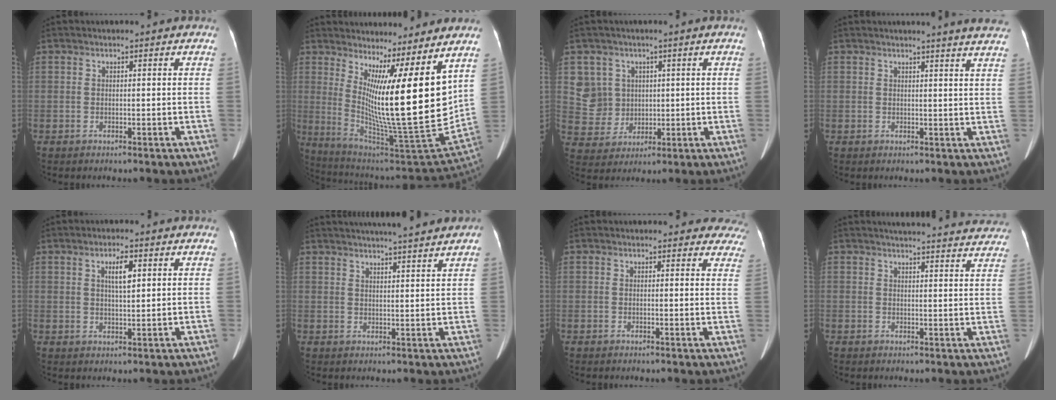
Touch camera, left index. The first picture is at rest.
{"total": 16.6, "force": [6.0, 0.6, 15.5], "torque": [-0.257, -0.044, 0.109]}
{"total": 6.9, "force": [2.0, 6.6, 0.0], "torque": [-0.003, 0.007, 0.054]}
{"total": 8.8, "force": [8.2, -0.2, 3.2], "torque": [-0.037, -0.015, 0.068]}
{"total": 3.4, "force": [1.2, 0.8, 3.0], "torque": [-0.051, -0.002, 0.020]}
{"total": 11.8, "force": [10.4, 0.1, 5.6], "torque": [-0.079, 0.009, 0.125]}
{"total": 11.0, "force": [10.2, 3.7, 1.8], "torque": [0.031, -0.019, 0.080]}
{"total": 21.0, "force": [20.1, 3.3, 5.4], "torque": [-0.062, -0.027, 0.223]}